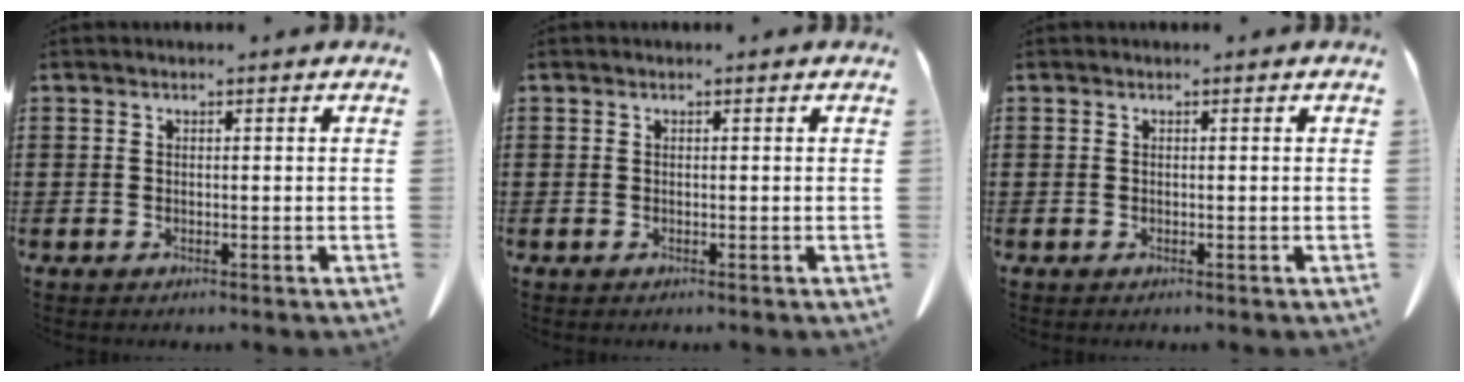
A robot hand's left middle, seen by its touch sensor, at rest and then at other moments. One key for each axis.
{"total": 0.0}
{"total": 0.0}